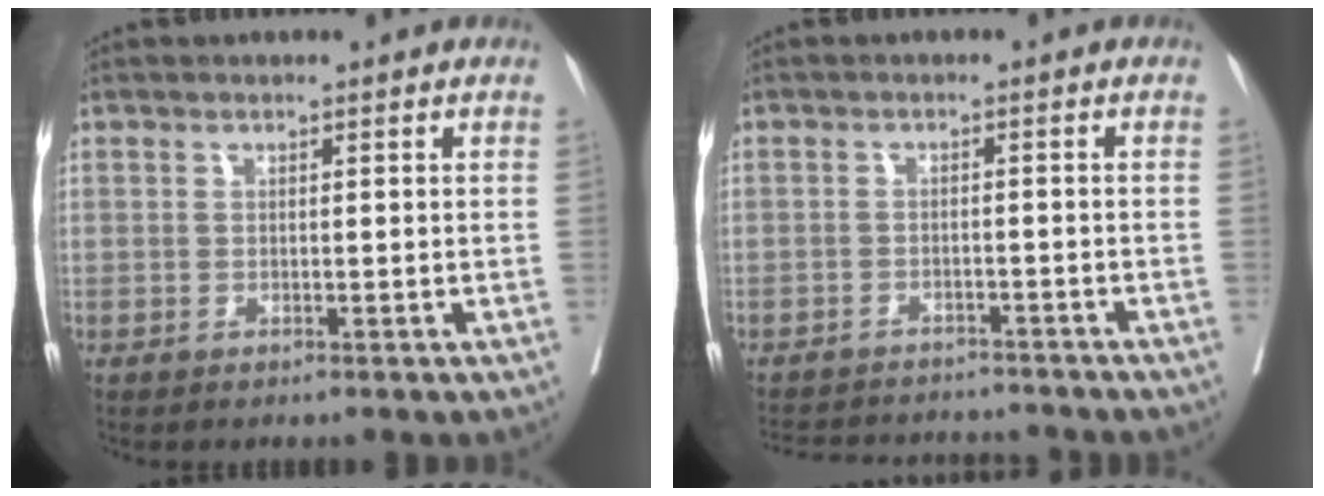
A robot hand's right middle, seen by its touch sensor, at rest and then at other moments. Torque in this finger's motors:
{"motor_torque": [0.11, -0.23, 0.02, 0.01]}